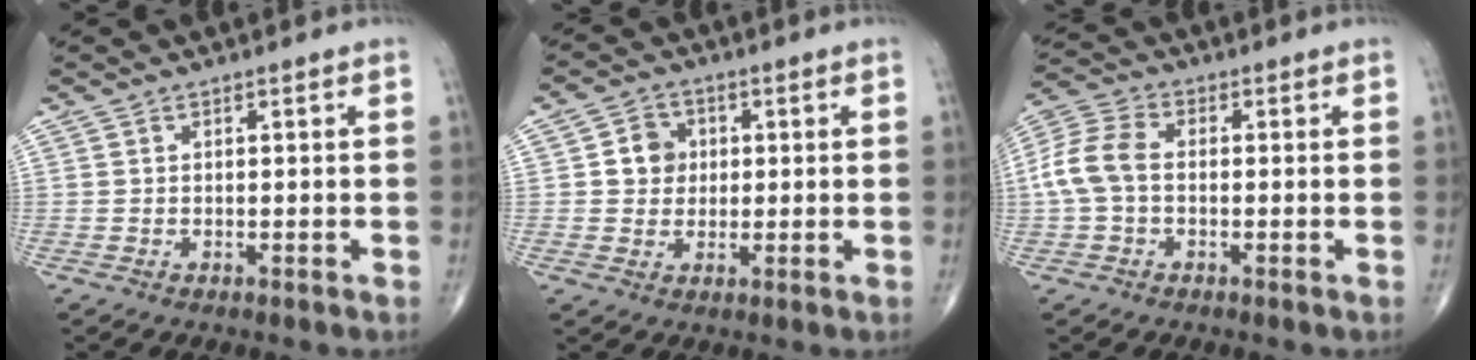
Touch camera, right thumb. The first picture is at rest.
{"total": 5.4, "force": [0.8, 4.8, 2.3], "torque": [-0.010, 0.003, 0.007]}
{"total": 8.0, "force": [-0.4, 5.2, 6.1], "torque": [-0.131, 0.022, -0.019]}